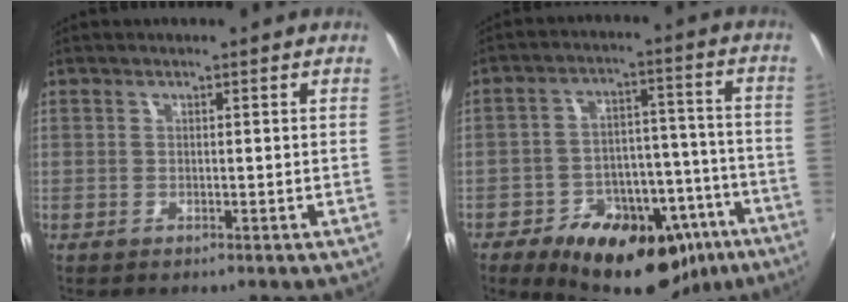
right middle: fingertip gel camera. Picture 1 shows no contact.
{"total": 22.8, "force": [-14.2, 12.9, 12.3], "torque": [-0.208, 0.023, -0.181]}